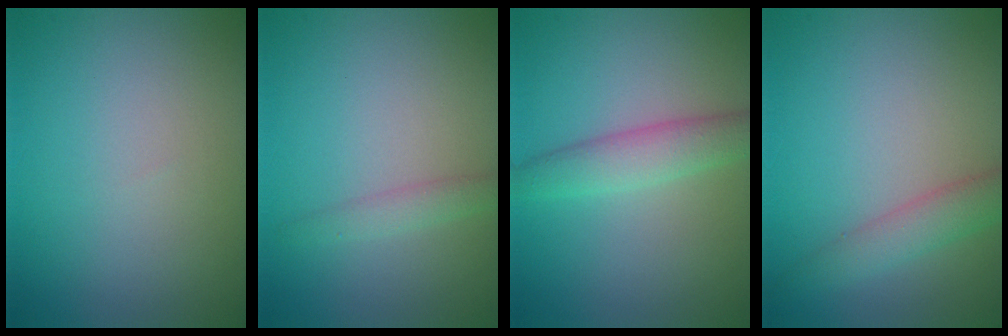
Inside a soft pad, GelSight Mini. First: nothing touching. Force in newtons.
{"total": 1.4, "press": 1.4, "slide": 0.0}
{"total": 2.9, "press": 2.9, "slide": 0.2}
{"total": 2.2, "press": 2.2, "slide": 0.1}